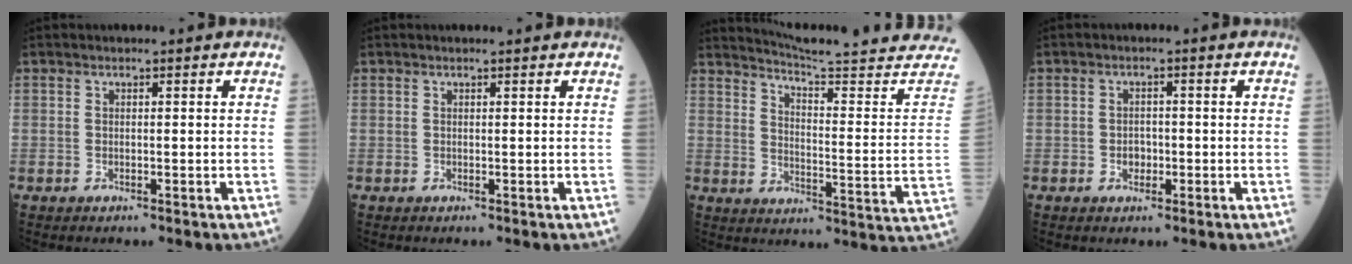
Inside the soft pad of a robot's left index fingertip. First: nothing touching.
{"total": 0.6, "force": [0.6, -0.1, 0.2], "torque": [-0.008, 0.000, 0.009]}
{"total": 22.6, "force": [21.4, -2.2, 6.9], "torque": [-0.109, -0.127, 0.262]}
{"total": 2.0, "force": [-0.7, 1.5, 1.2], "torque": [-0.016, 0.005, -0.008]}